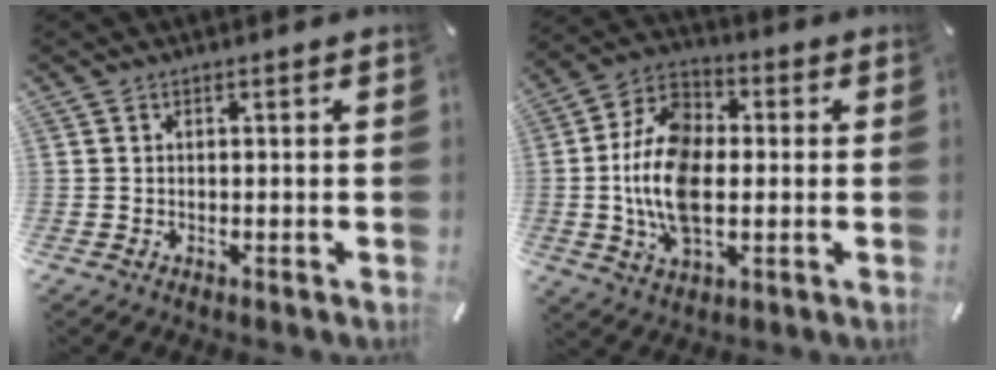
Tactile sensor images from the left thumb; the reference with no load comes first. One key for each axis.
{"total": 15.2, "fx": -1.2, "fy": 9.5, "fz": 11.7, "tx": -0.252, "ty": 0.004, "tz": -0.024}